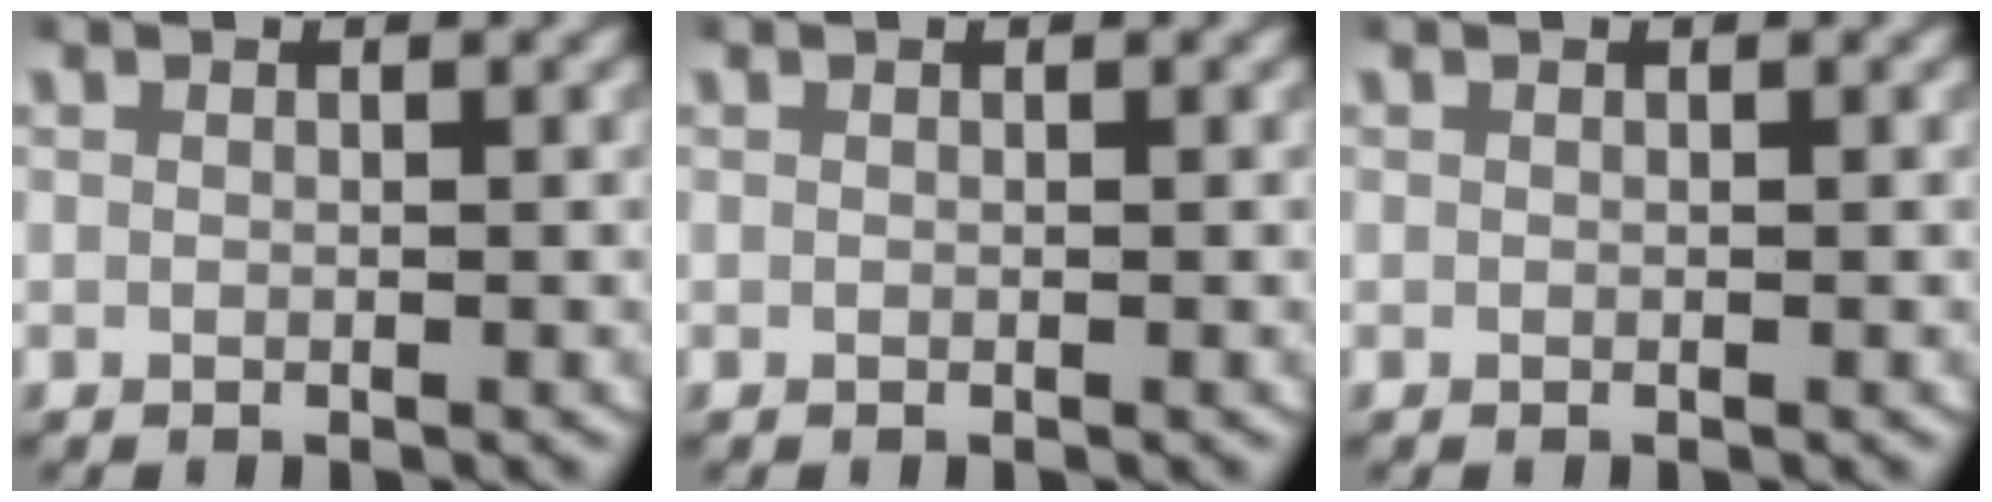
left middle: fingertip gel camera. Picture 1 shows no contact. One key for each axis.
{"total": 0.0}
{"total": 0.0}